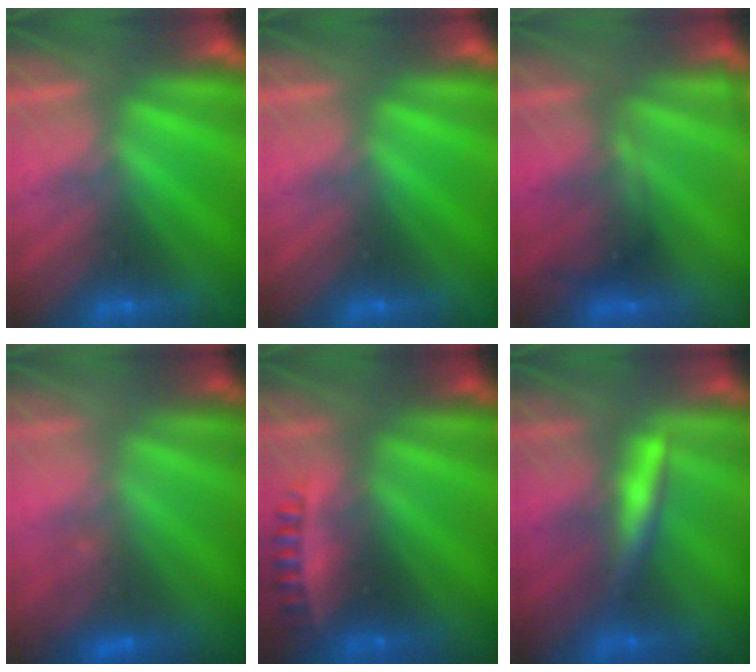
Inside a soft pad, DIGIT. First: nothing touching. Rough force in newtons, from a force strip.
{"total": 0.0}
{"total": 4.7}
{"total": 2.9}
{"total": 2.5}
{"total": 2.4}